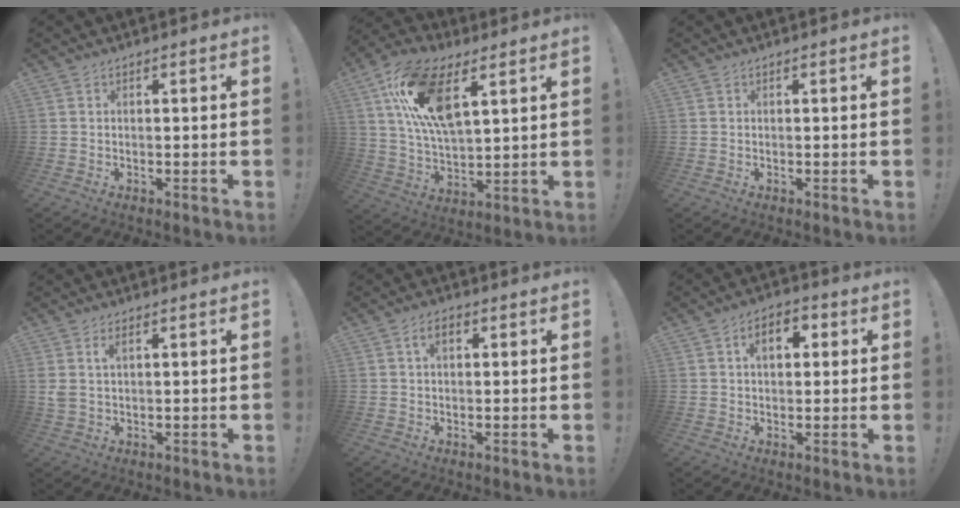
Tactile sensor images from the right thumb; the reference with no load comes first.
{"total": 18.8, "force": [8.2, 9.0, 14.3], "torque": [-0.276, -0.018, 0.144]}
{"total": 0.0}
{"total": 3.4, "force": [1.5, 1.4, 2.7], "torque": [-0.045, -0.002, 0.025]}
{"total": 3.2, "force": [0.9, 1.8, 2.5], "torque": [-0.038, 0.004, 0.012]}
{"total": 6.5, "force": [1.5, 4.2, 4.7], "torque": [-0.058, 0.003, 0.020]}